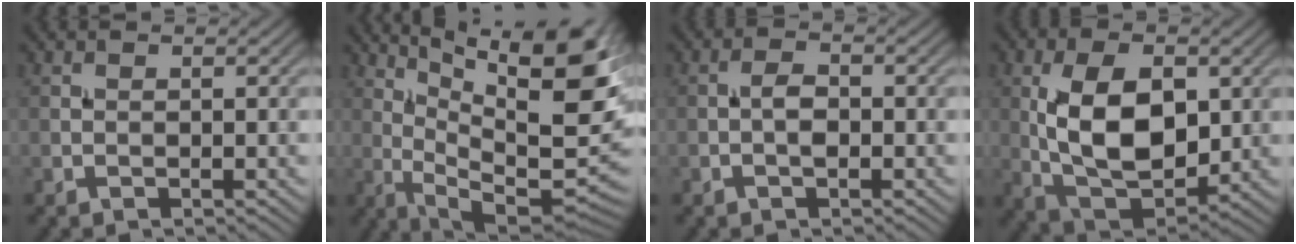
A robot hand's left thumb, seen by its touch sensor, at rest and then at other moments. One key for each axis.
{"total": 16.9, "fx": 6.9, "fy": 5.0, "fz": 14.6, "tx": -0.218, "ty": 0.007, "tz": 0.131}
{"total": 2.1, "fx": -0.5, "fy": 1.0, "fz": 1.8, "tx": -0.031, "ty": 0.005, "tz": -0.015}
{"total": 11.9, "fx": 1.3, "fy": 6.7, "fz": 9.7, "tx": -0.191, "ty": -0.002, "tz": 0.026}